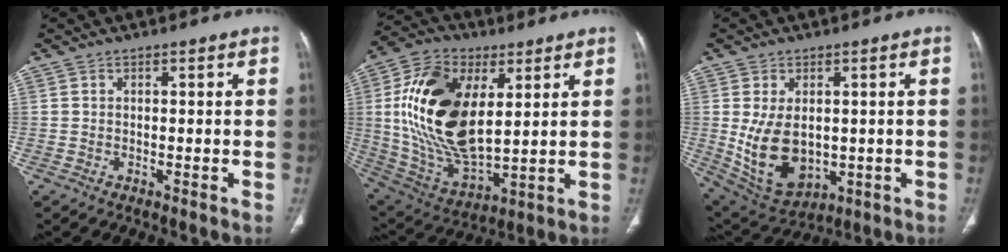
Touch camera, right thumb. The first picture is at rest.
{"total": 22.8, "force": [4.9, 12.3, 18.5], "torque": [-0.346, -0.021, 0.094]}
{"total": 12.3, "force": [-0.3, 8.0, 9.4], "torque": [-0.158, -0.010, 0.026]}